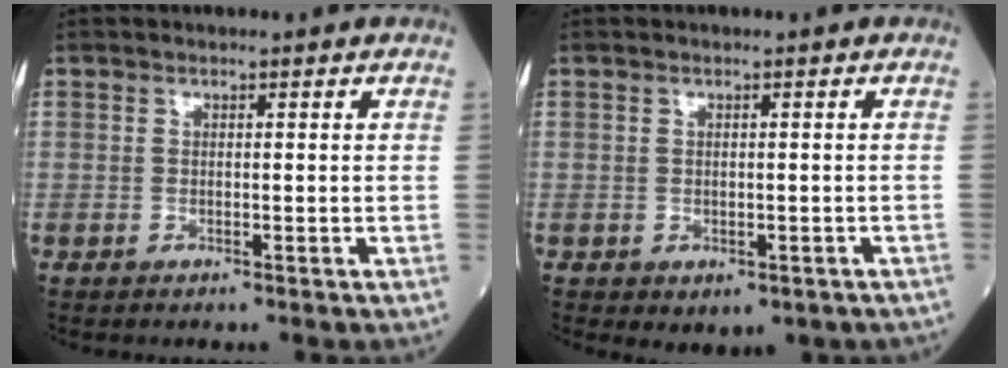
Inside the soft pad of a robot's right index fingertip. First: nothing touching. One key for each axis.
{"total": 3.4, "fx": -1.8, "fy": 2.2, "fz": 1.8, "tx": -0.015, "ty": 0.001, "tz": -0.012}